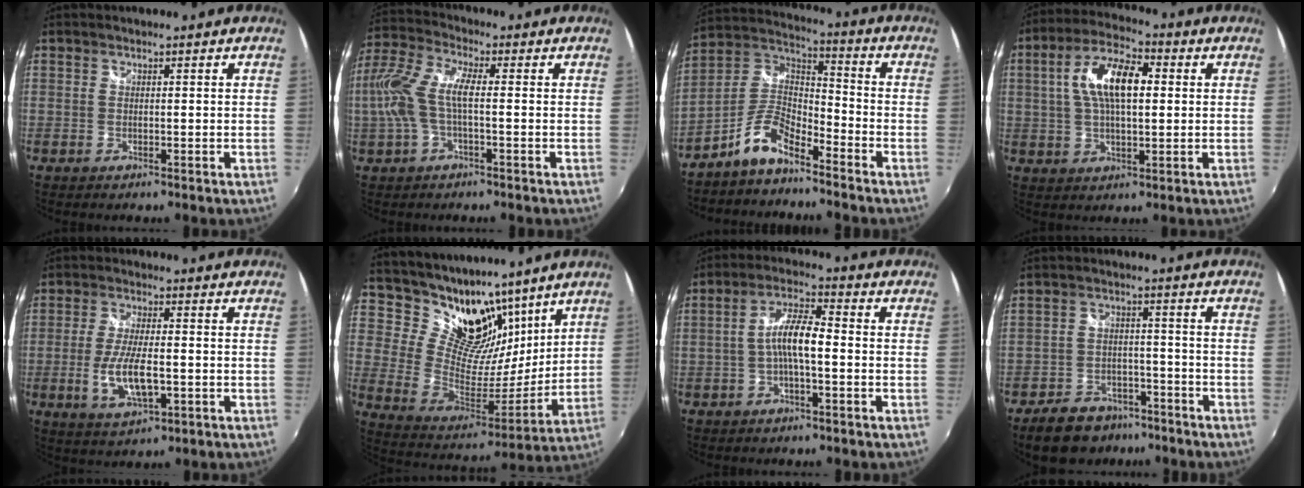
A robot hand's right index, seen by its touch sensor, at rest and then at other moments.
{"total": 10.6, "force": [-0.9, 3.6, 9.9], "torque": [-0.206, 0.007, -0.018]}
{"total": 8.9, "force": [-6.3, 2.9, 5.5], "torque": [-0.132, 0.029, -0.129]}
{"total": 11.7, "force": [2.0, 5.0, 10.4], "torque": [-0.196, 0.022, 0.032]}
{"total": 9.2, "force": [-2.2, 3.2, 8.3], "torque": [-0.168, -0.011, -0.037]}
{"total": 17.3, "force": [12.6, 9.2, 7.5], "torque": [-0.146, -0.007, 0.230]}
{"total": 6.9, "force": [-1.4, 1.6, 6.5], "torque": [-0.134, 0.015, -0.027]}
{"total": 11.6, "force": [-8.6, 6.5, 4.1], "torque": [-0.109, 0.011, -0.122]}